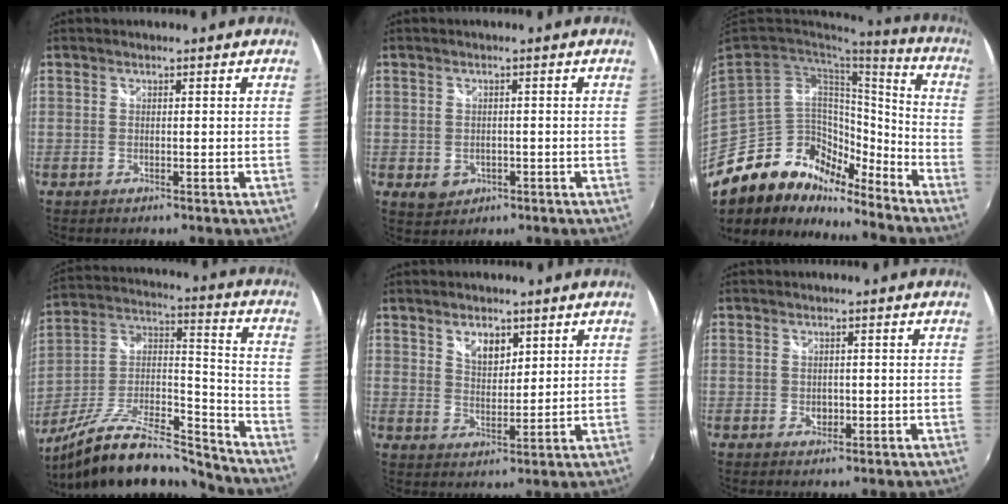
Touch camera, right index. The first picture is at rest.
{"total": 3.9, "force": [-0.9, 3.3, 1.8], "torque": [-0.039, -0.005, -0.008]}
{"total": 18.8, "force": [-14.0, 10.9, 6.4], "torque": [-0.145, 0.033, -0.244]}
{"total": 20.7, "force": [-16.6, 6.3, 10.6], "torque": [-0.202, 0.001, -0.282]}
{"total": 5.2, "force": [3.0, 3.0, 3.0], "torque": [-0.044, 0.003, 0.053]}
{"total": 1.7, "force": [-0.3, 1.4, 0.8], "torque": [-0.013, -0.002, -0.005]}